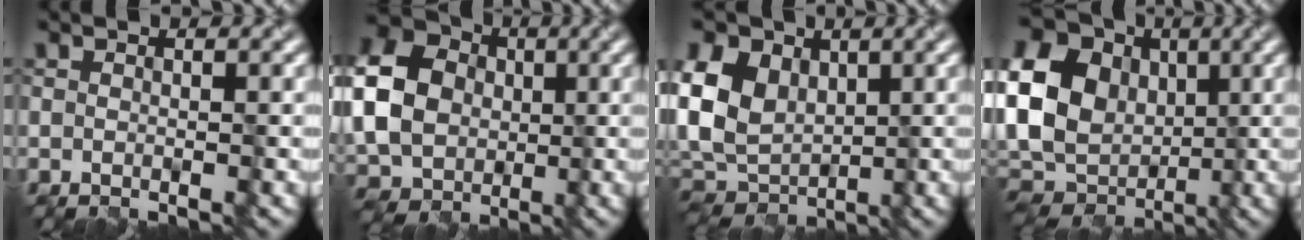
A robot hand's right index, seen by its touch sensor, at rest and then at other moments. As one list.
[{"total": 8.5, "force": [0.7, 7.2, 4.3], "torque": [-0.135, 0.012, 0.018]}, {"total": 7.3, "force": [2.2, 5.7, 4.1], "torque": [-0.126, 0.020, 0.036]}, {"total": 13.9, "force": [2.3, 11.6, 7.3], "torque": [-0.193, 0.012, 0.034]}]